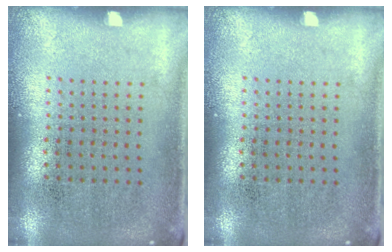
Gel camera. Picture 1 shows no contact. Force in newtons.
{"total": 0.0}